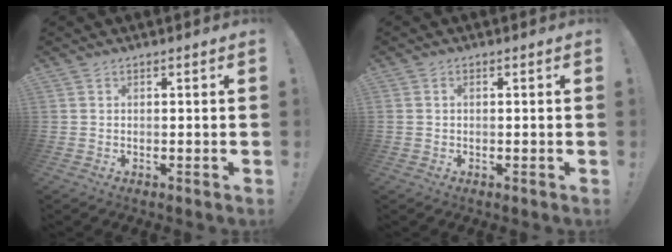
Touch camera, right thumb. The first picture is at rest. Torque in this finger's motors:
{"motor_torque": [-0.62, -0.19, -0.40, 0.50, 0.05]}